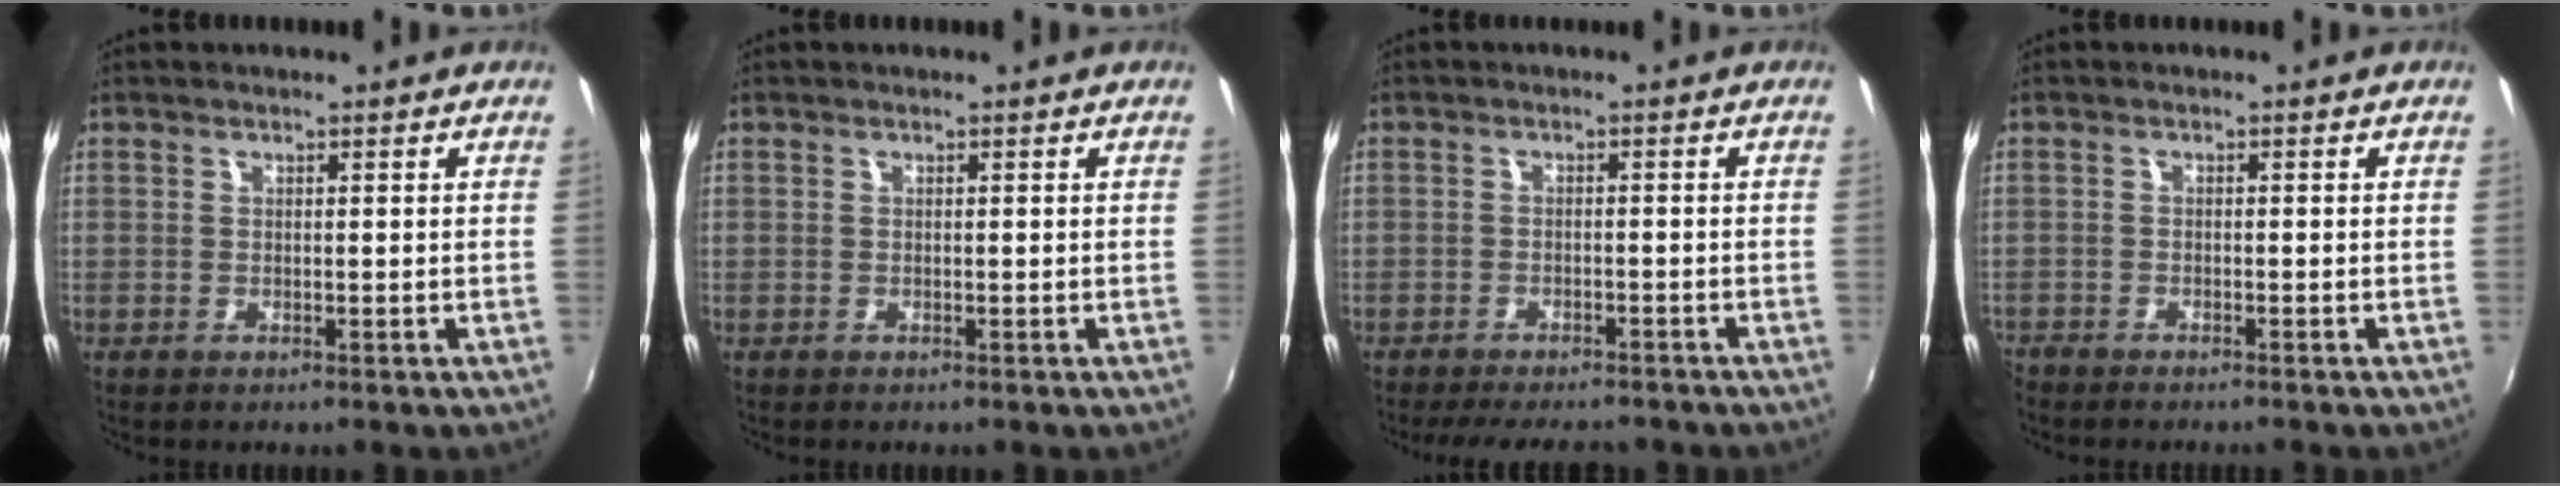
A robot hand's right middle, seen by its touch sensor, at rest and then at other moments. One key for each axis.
{"total": 0.0}
{"total": 10.7, "fx": -9.2, "fy": 3.1, "fz": 4.6, "tx": -0.104, "ty": -0.012, "tz": -0.132}
{"total": 2.6, "fx": -2.5, "fy": 0.4, "fz": 0.5, "tx": -0.026, "ty": -0.014, "tz": -0.050}